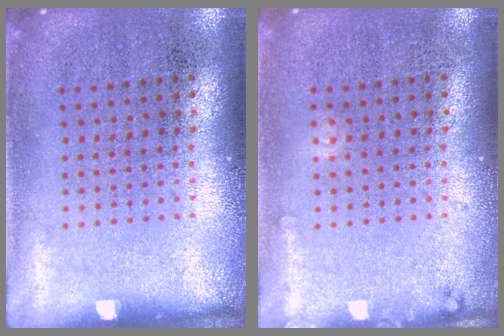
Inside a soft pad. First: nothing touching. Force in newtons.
{"total": 0.9, "press": 0.9, "slide": 0.1}